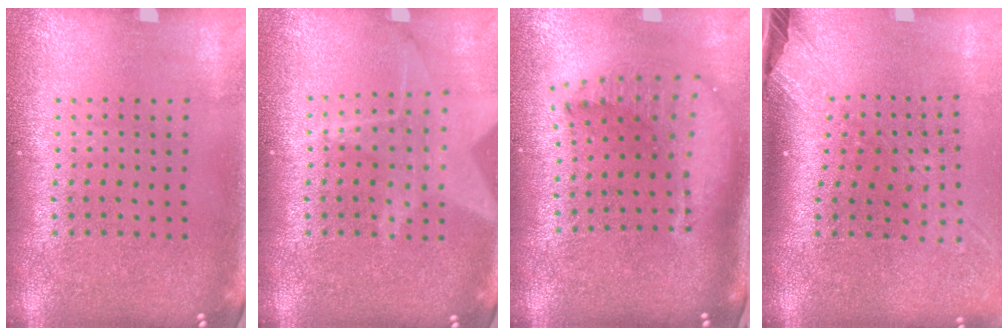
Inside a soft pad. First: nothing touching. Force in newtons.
{"total": 1.6, "press": 1.4, "slide": 0.7}
{"total": 2.1, "press": 1.6, "slide": 1.3}
{"total": 2.6, "press": 1.9, "slide": 1.7}